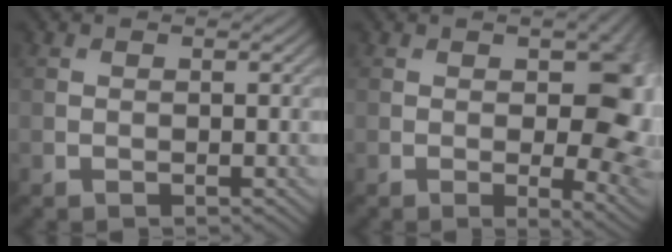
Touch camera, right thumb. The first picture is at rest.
{"total": 10.5, "force": [0.2, 4.8, 9.3], "torque": [-0.111, -0.008, 0.010]}